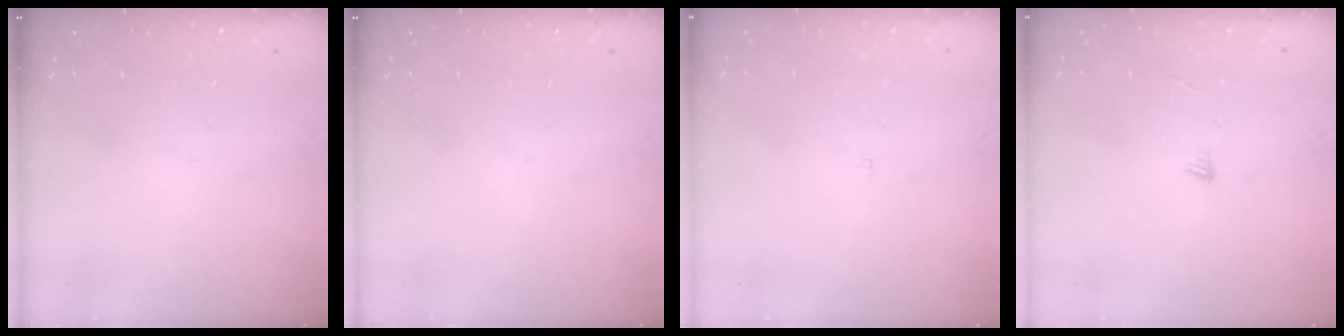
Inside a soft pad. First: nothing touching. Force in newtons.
{"total": 0.0}
{"total": 1.9, "press": 1.9, "slide": 0.1}
{"total": 3.0, "press": 3.0, "slide": 0.3}